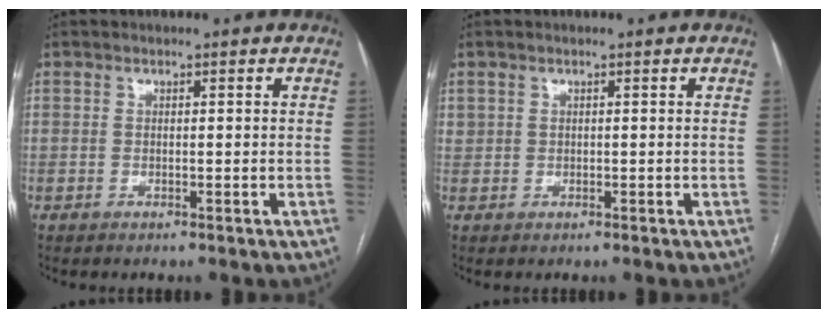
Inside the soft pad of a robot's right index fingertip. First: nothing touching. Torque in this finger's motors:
{"motor_torque": [0.30, 0.21, 0.16, 0.04]}